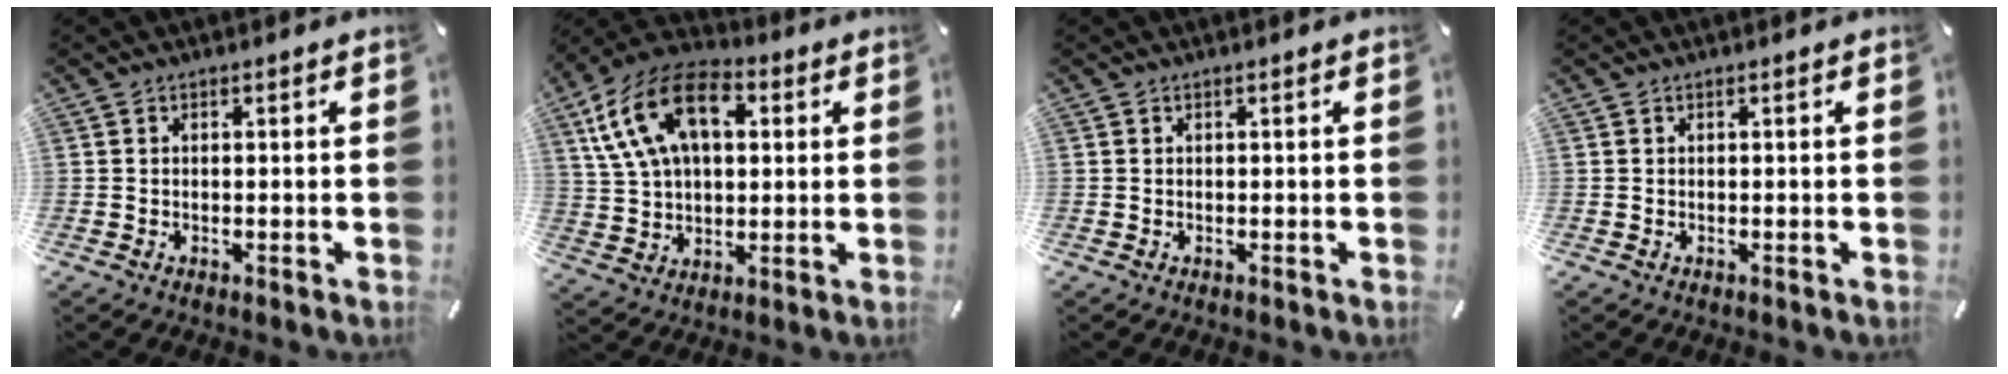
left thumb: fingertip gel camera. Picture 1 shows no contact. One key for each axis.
{"total": 17.5, "fx": 6.2, "fy": 11.4, "fz": 11.7, "tx": -0.236, "ty": 0.001, "tz": 0.111}
{"total": 0.0}
{"total": 0.0}